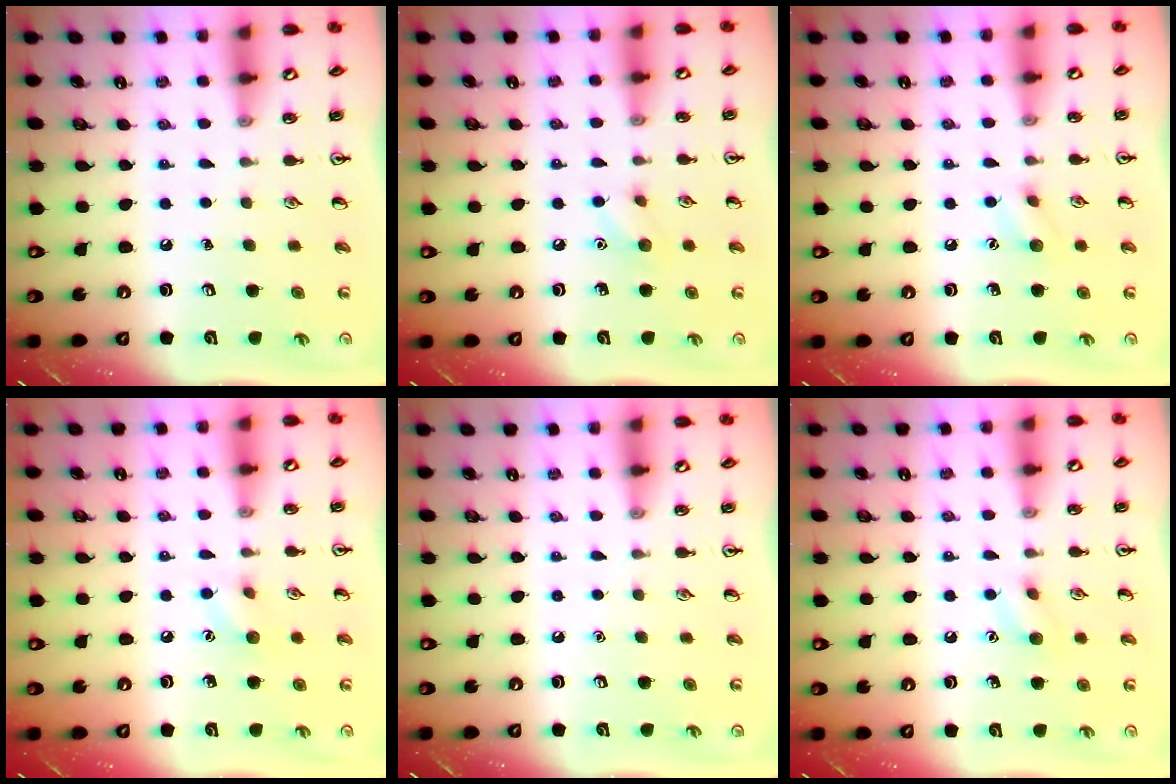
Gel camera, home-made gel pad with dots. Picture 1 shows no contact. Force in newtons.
{"total": 6.8, "press": 6.5, "slide": 1.9}
{"total": 7.0, "press": 6.8, "slide": 1.7}
{"total": 6.6, "press": 6.4, "slide": 1.9}
{"total": 0.0}
{"total": 6.4, "press": 6.3, "slide": 1.4}